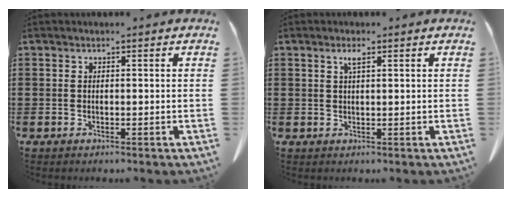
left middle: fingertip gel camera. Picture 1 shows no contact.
{"total": 1.7, "force": [0.9, 0.3, 1.4], "torque": [-0.031, 0.002, 0.016]}